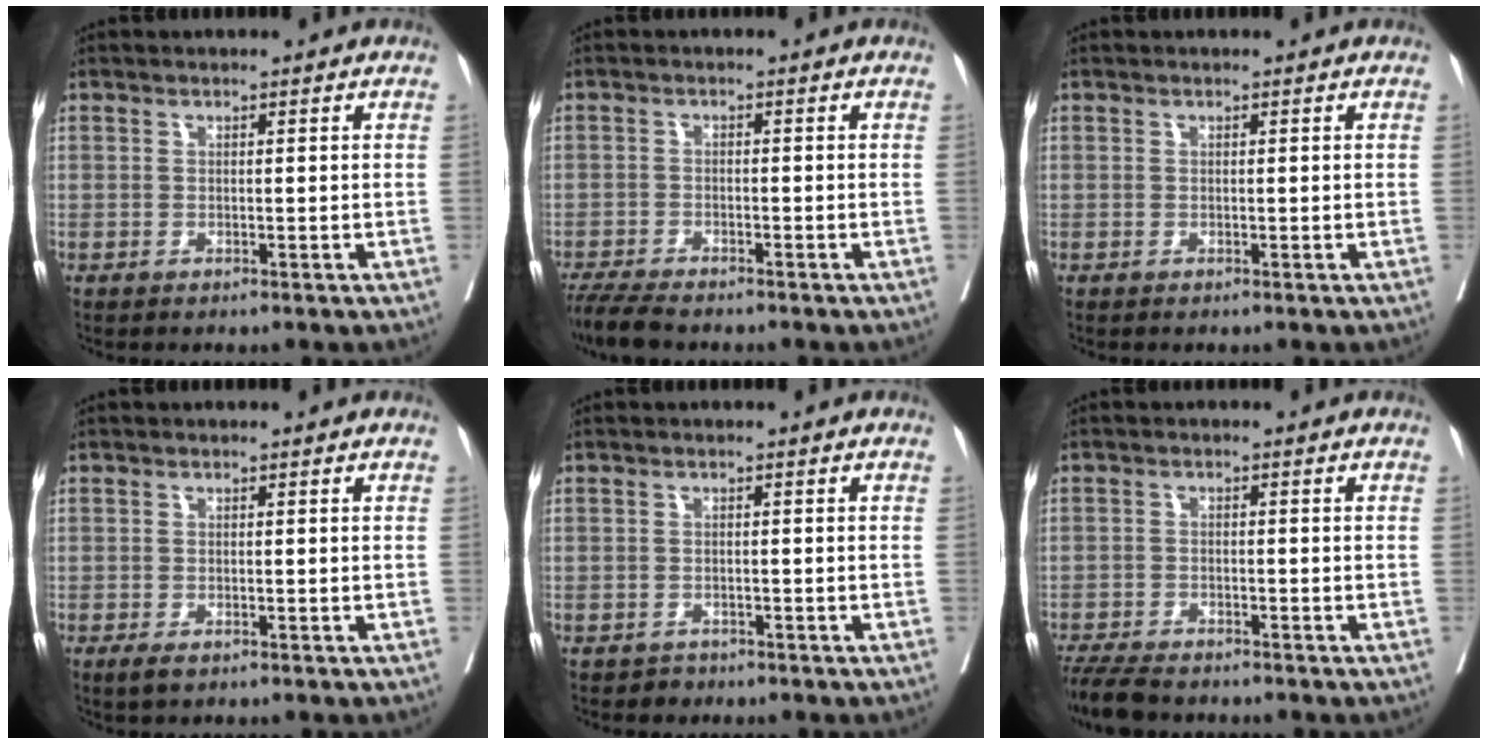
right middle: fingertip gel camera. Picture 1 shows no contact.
{"total": 5.6, "force": [-5.0, 0.8, 2.5], "torque": [-0.044, -0.017, -0.088]}
{"total": 0.0}
{"total": 1.8, "force": [-1.0, 0.7, 1.2], "torque": [-0.025, -0.004, -0.014]}
{"total": 1.3, "force": [-1.0, 0.8, -0.2], "torque": [-0.002, 0.003, -0.018]}
{"total": 6.5, "force": [-5.8, 1.4, 2.6], "torque": [-0.041, -0.017, -0.101]}